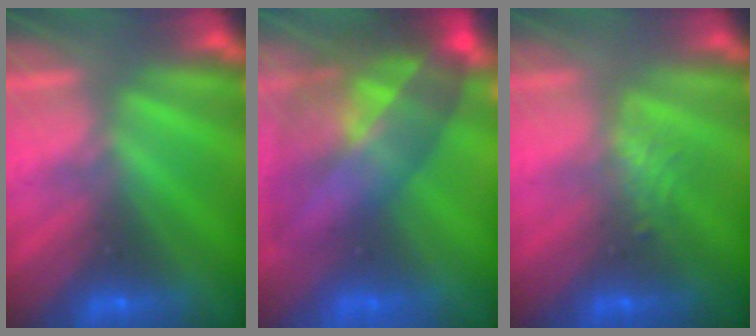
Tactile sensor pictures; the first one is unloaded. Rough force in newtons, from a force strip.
{"total": 7.8}
{"total": 2.4}